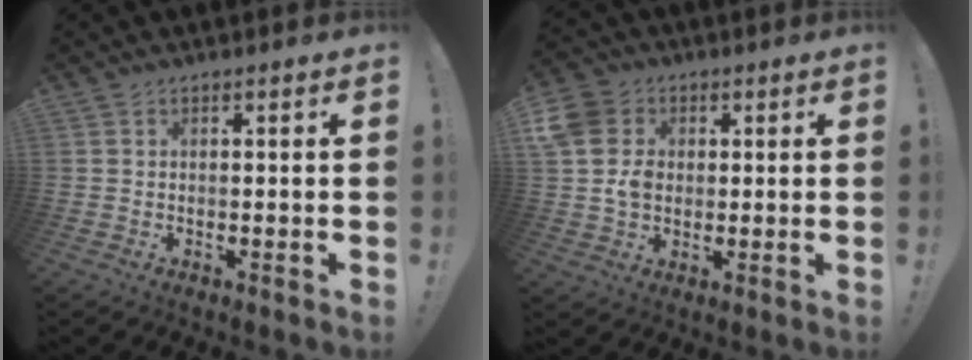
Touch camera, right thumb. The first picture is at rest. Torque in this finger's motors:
{"motor_torque": [1.26, 1.31, 0.44, 0.44, 0.00]}